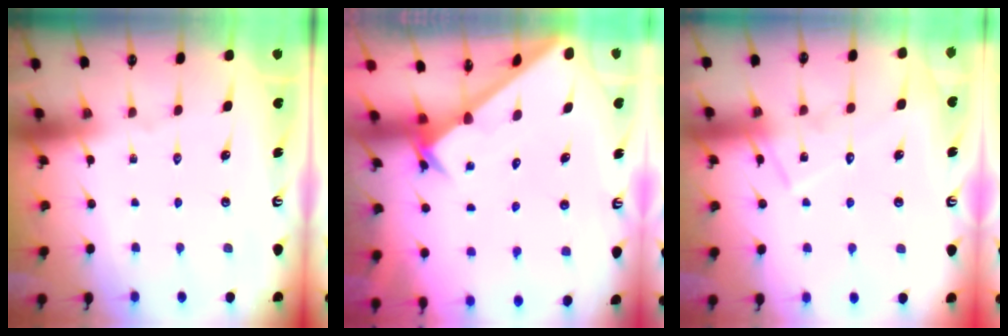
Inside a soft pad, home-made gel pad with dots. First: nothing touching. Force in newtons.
{"total": 2.6, "press": 2.6, "slide": 0.2}
{"total": 11.5, "press": 11.5, "slide": 0.8}